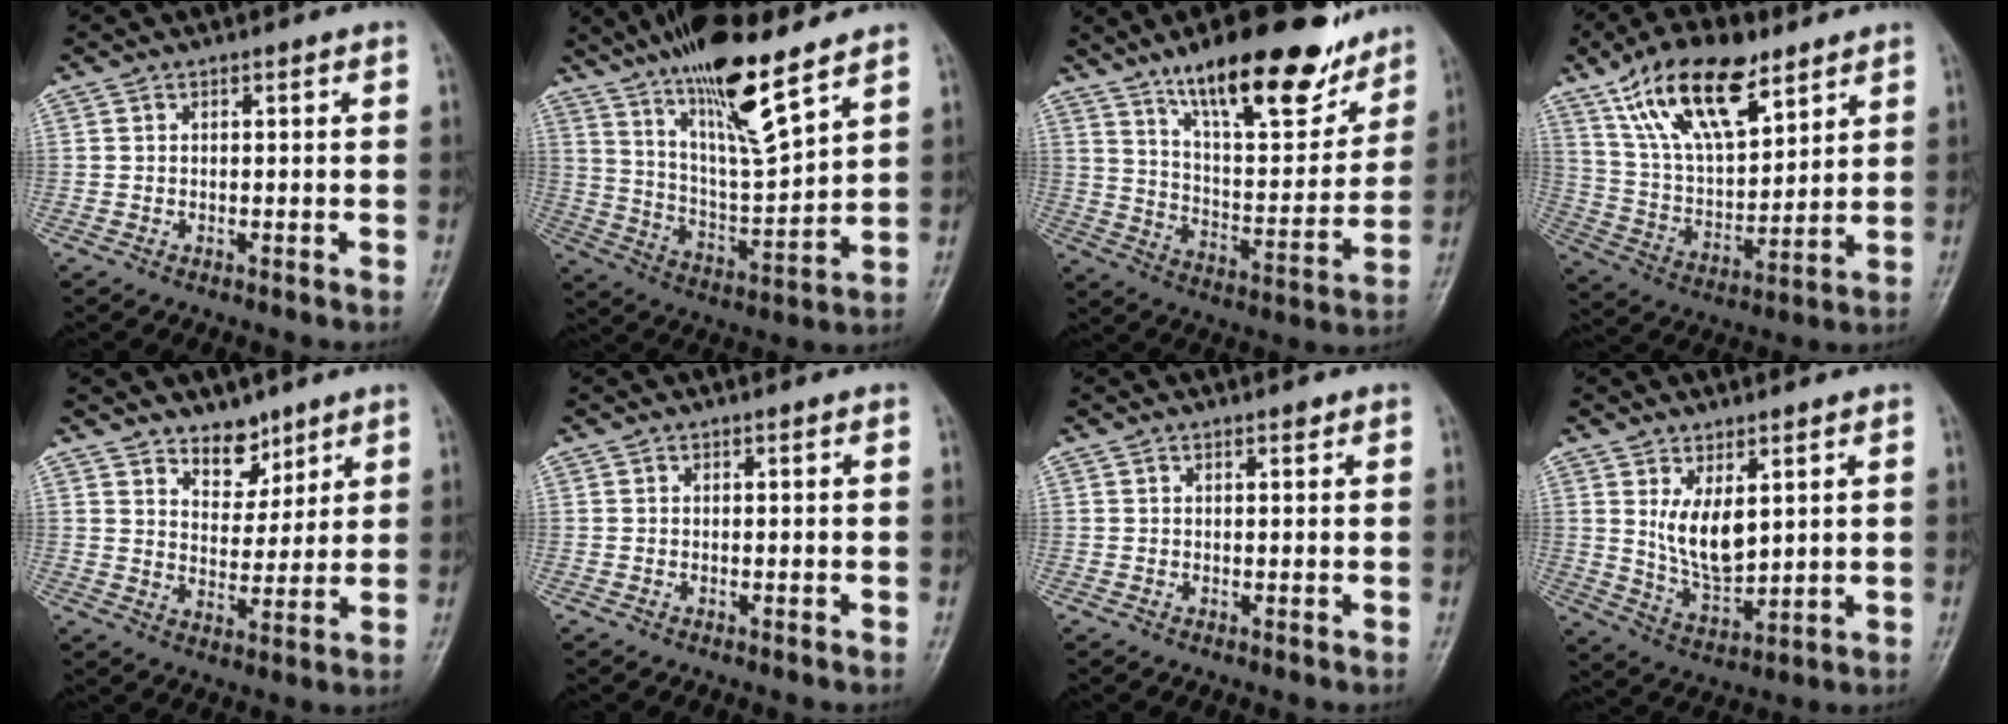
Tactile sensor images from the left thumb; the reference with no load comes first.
{"total": 17.2, "force": [11.8, 3.2, 12.1], "torque": [-0.202, -0.064, 0.220]}
{"total": 22.1, "force": [15.2, 7.2, 14.4], "torque": [-0.174, -0.070, 0.245]}
{"total": 19.3, "force": [11.4, 8.7, 13.0], "torque": [-0.198, -0.039, 0.215]}
{"total": 6.7, "force": [4.9, 3.9, 2.4], "torque": [-0.005, -0.037, 0.086]}
{"total": 0.0}
{"total": 0.9, "force": [0.6, 0.3, 0.6], "torque": [-0.007, -0.002, 0.009]}
{"total": 8.7, "force": [2.8, 4.3, 7.0], "torque": [-0.108, -0.030, 0.067]}